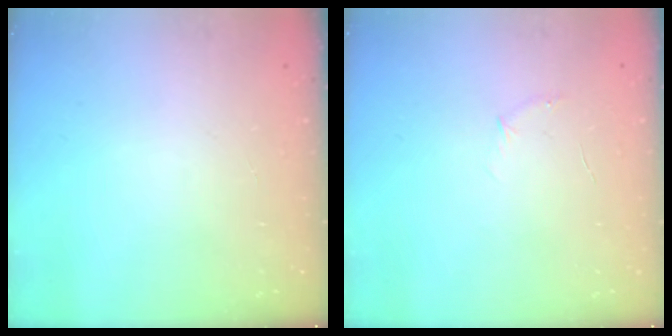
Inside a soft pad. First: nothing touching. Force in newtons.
{"total": 4.0, "press": 3.8, "slide": 1.1}